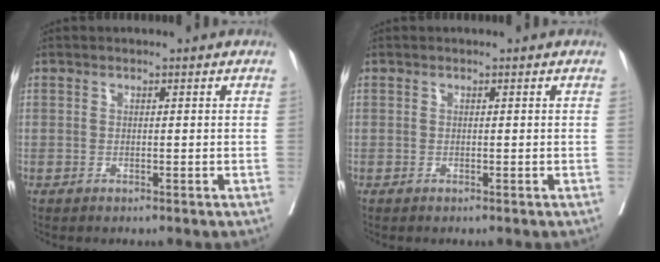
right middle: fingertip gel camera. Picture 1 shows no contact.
{"total": 0.0}